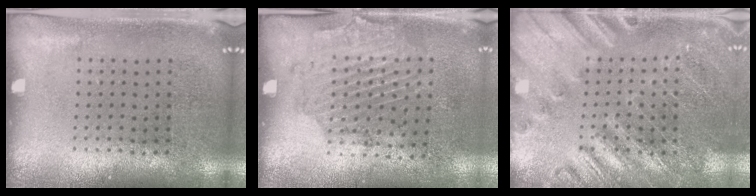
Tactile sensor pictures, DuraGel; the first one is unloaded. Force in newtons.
{"total": 1.8, "press": 1.2, "slide": 1.3}
{"total": 2.4, "press": 2.4, "slide": 0.3}